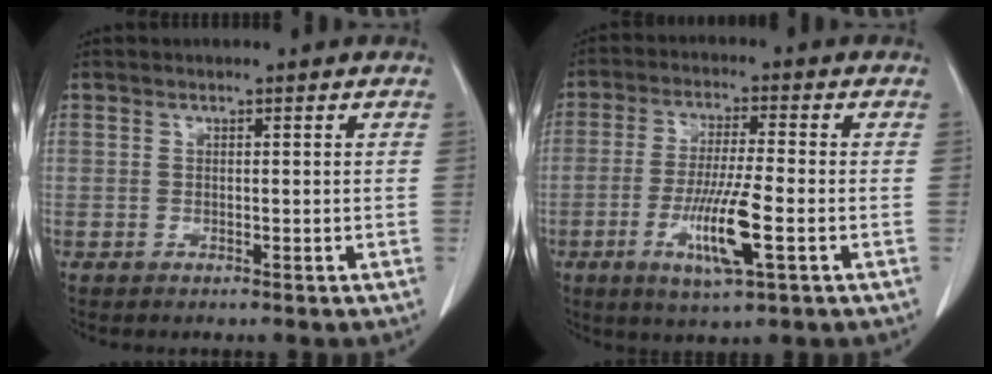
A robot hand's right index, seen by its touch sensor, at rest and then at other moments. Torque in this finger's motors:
{"motor_torque": [1.64, -0.50, 0.76, 0.13]}